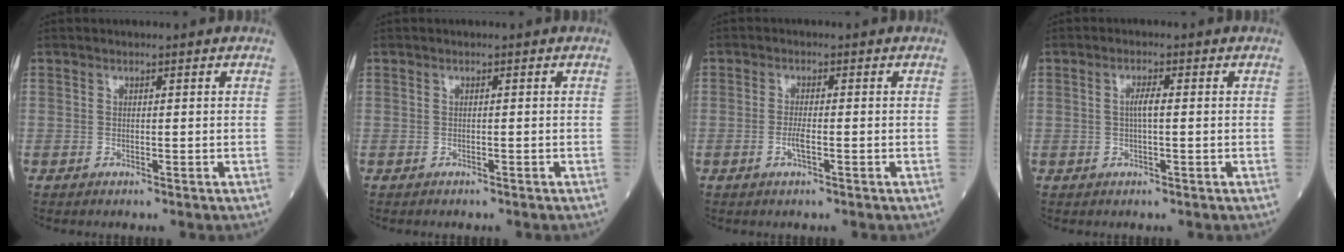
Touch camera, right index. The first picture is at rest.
{"total": 0.0}
{"total": 2.2, "force": [-0.8, 0.3, 2.1], "torque": [-0.043, -0.001, -0.017]}
{"total": 2.0, "force": [0.0, 0.2, 2.0], "torque": [-0.040, 0.003, 0.000]}